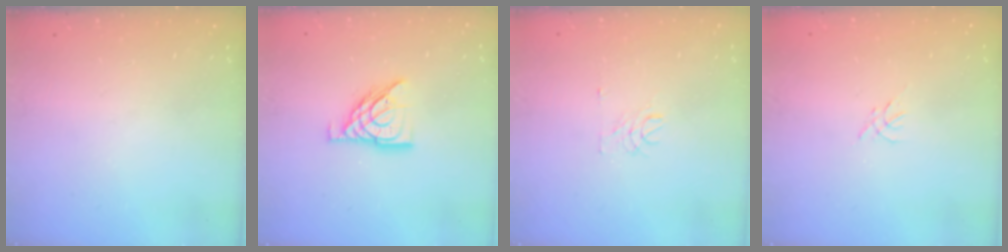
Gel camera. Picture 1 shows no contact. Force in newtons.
{"total": 11.0, "press": 10.9, "slide": 1.3}
{"total": 3.5, "press": 3.5, "slide": 0.3}
{"total": 0.0}